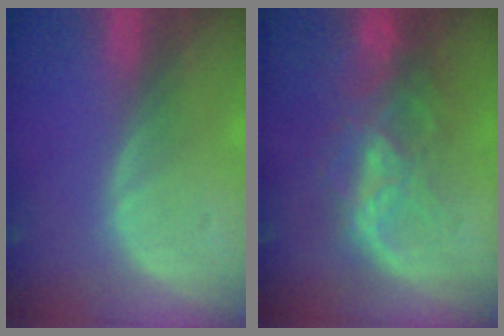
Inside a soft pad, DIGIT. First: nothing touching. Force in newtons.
{"total": 8.8, "press": 7.5, "slide": 4.7}